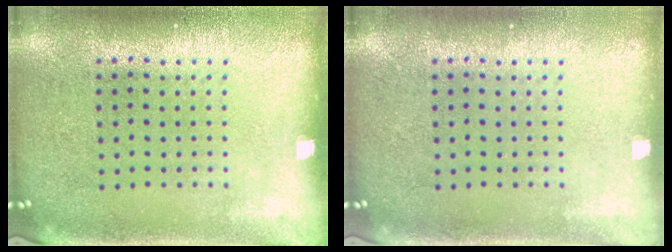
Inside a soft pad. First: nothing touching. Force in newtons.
{"total": 0.0}